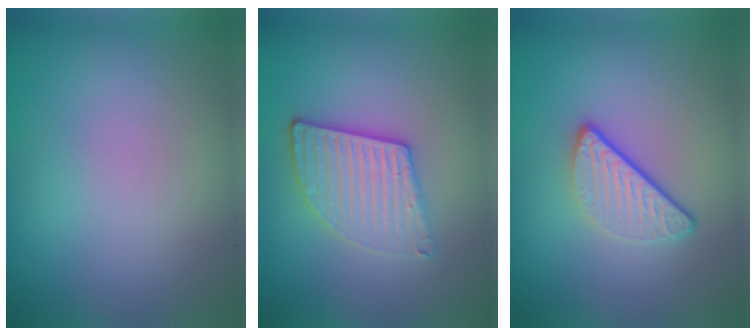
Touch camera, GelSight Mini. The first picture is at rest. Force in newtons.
{"total": 3.8, "press": 3.2, "slide": 2.0}
{"total": 3.2, "press": 2.4, "slide": 2.1}